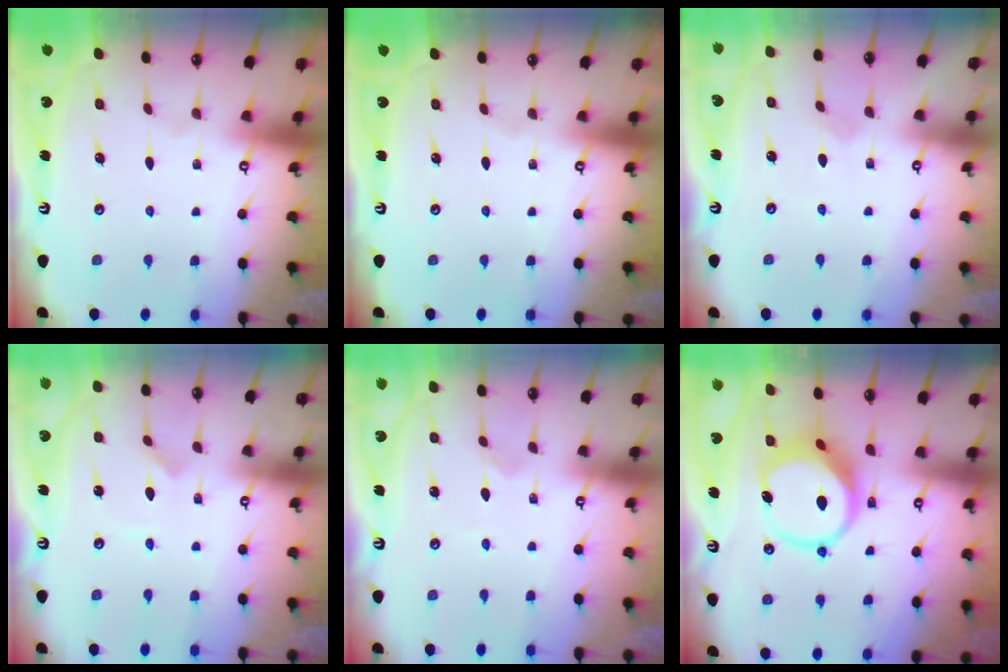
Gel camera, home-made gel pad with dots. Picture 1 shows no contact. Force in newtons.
{"total": 0.0}
{"total": 0.9, "press": 0.9, "slide": 0.0}
{"total": 0.0}
{"total": 1.4, "press": 1.4, "slide": 0.1}
{"total": 9.4, "press": 9.3, "slide": 1.2}